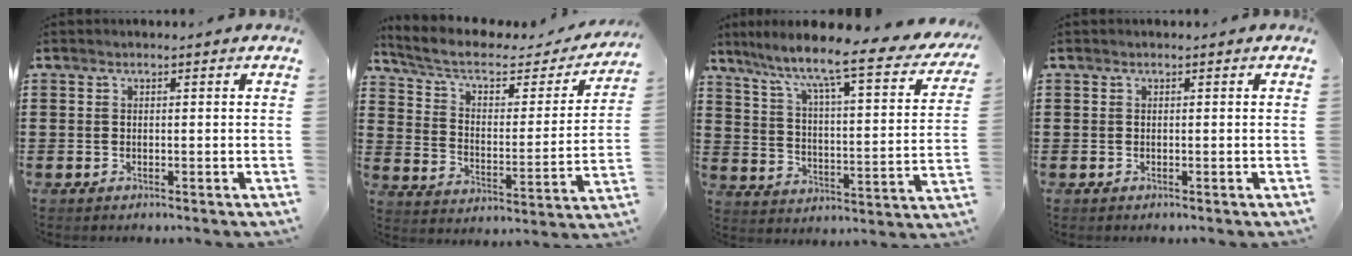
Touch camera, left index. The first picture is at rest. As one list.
[{"total": 5.8, "force": [3.9, 2.5, 3.5], "torque": [-0.086, -0.022, 0.062]}, {"total": 8.7, "force": [7.0, 0.2, 5.3], "torque": [-0.115, -0.062, 0.102]}, {"total": 0.0}]